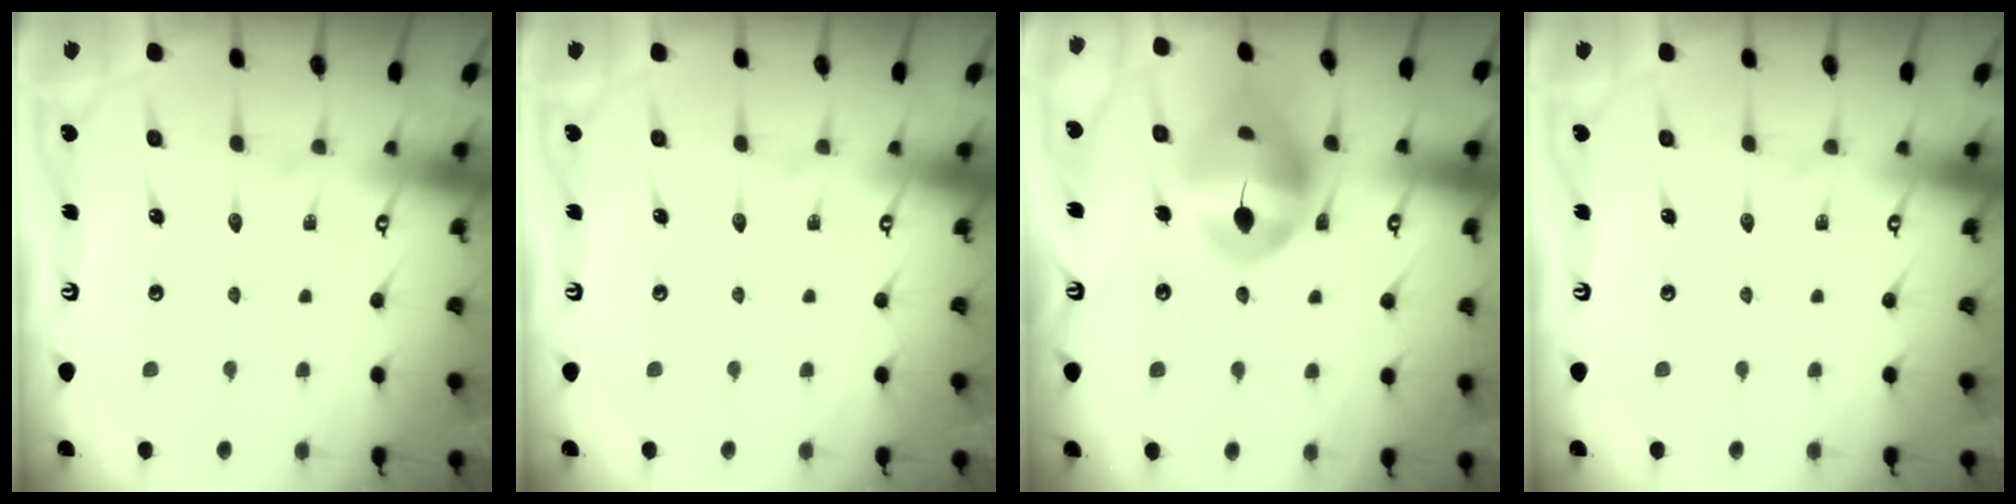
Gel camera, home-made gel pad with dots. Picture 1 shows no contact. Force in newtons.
{"total": 0.0}
{"total": 14.9, "press": 14.7, "slide": 2.0}
{"total": 0.0}